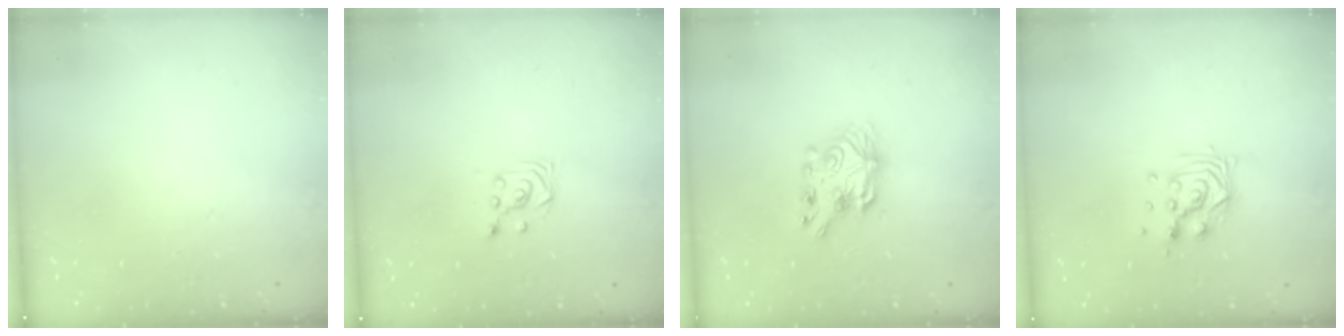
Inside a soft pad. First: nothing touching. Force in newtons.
{"total": 3.5, "press": 3.4, "slide": 0.8}
{"total": 7.7, "press": 7.6, "slide": 0.7}
{"total": 9.5, "press": 9.5, "slide": 0.7}